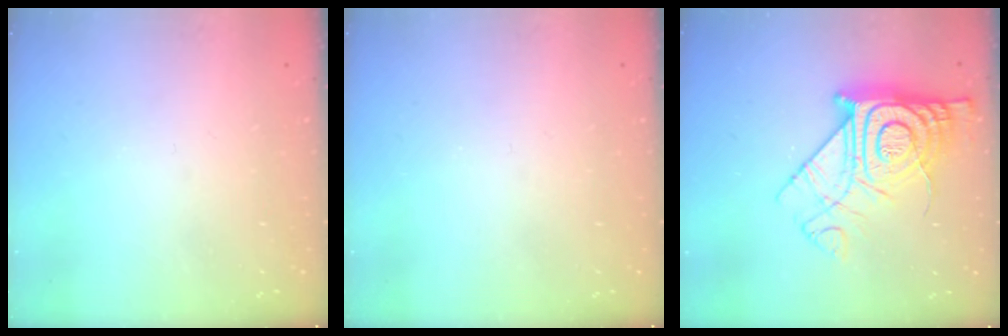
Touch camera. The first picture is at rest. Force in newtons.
{"total": 0.0}
{"total": 20.3, "press": 20.2, "slide": 1.5}